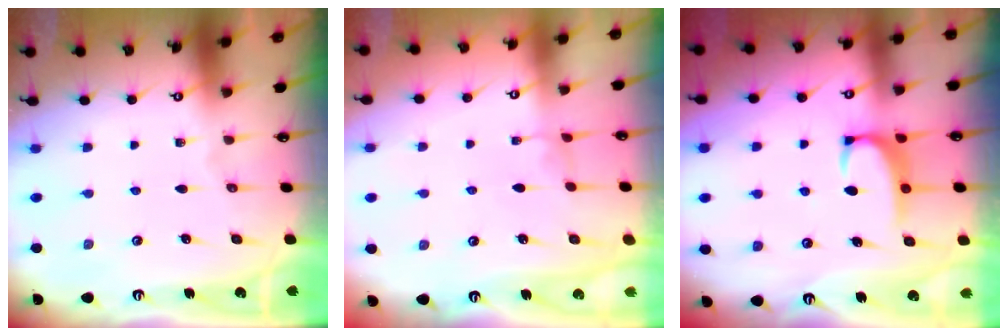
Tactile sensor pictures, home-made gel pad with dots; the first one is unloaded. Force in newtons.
{"total": 2.6, "press": 2.6, "slide": 0.2}
{"total": 2.3, "press": 2.3, "slide": 0.6}